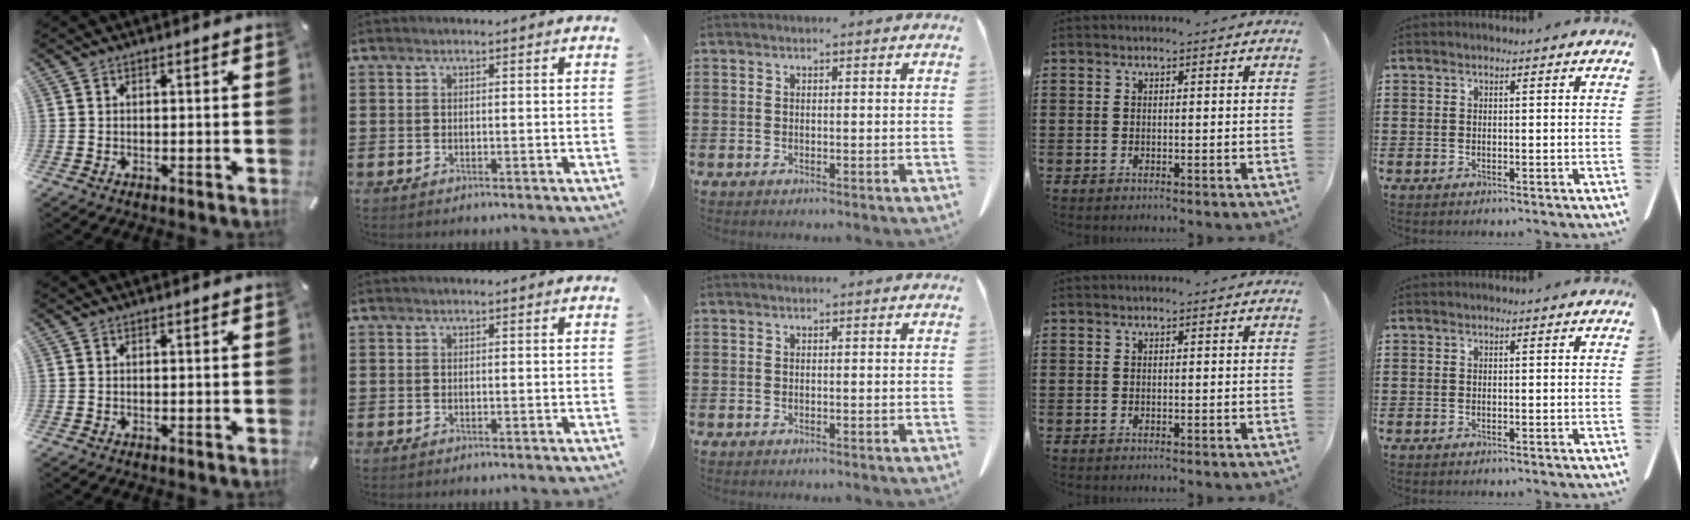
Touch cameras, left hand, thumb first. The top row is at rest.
{}